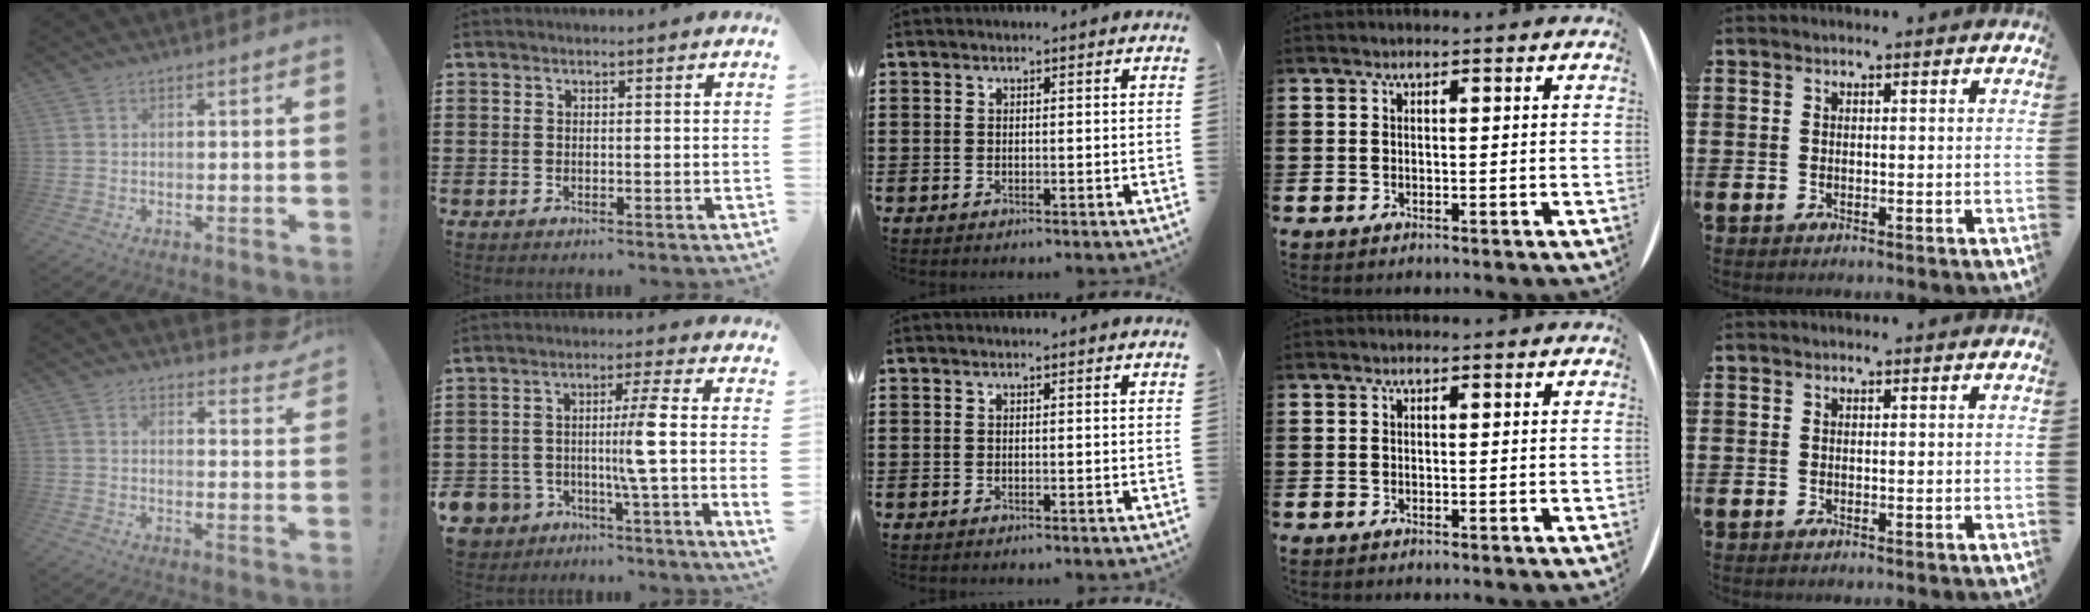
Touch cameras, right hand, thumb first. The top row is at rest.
{"thumb": {"total": 4.5, "force": [4.0, 1.4, 1.6], "torque": [-0.005, -0.039, 0.069]}, "index": {"total": 6.4, "force": [-1.9, 0.7, 6.1], "torque": [-0.123, -0.007, -0.042]}}